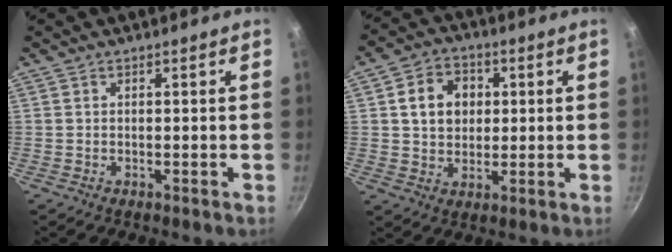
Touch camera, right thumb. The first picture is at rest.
{"total": 9.3, "force": [1.9, 7.6, 5.0], "torque": [-0.057, 0.009, 0.026]}